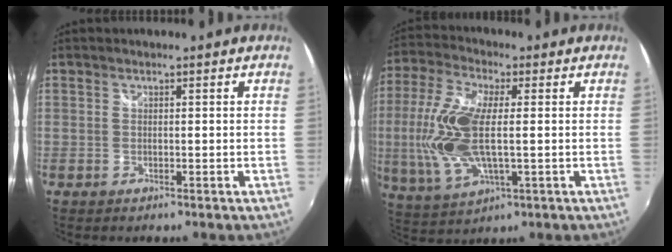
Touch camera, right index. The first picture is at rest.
{"total": 15.2, "force": [-0.2, 6.0, 13.9], "torque": [-0.301, -0.002, 0.000]}